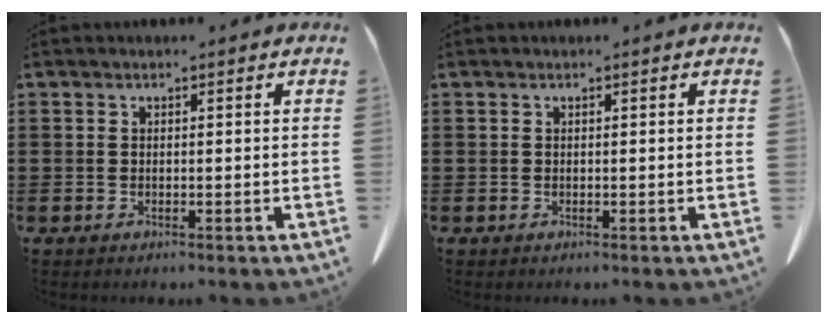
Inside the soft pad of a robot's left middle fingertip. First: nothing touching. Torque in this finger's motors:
{"motor_torque": [-0.57, 0.60, 0.06, 0.02]}